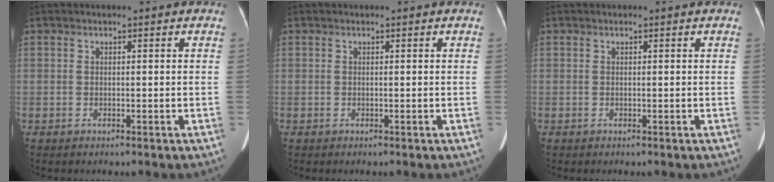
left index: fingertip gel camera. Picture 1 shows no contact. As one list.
[{"total": 0.0}, {"total": 0.0}]